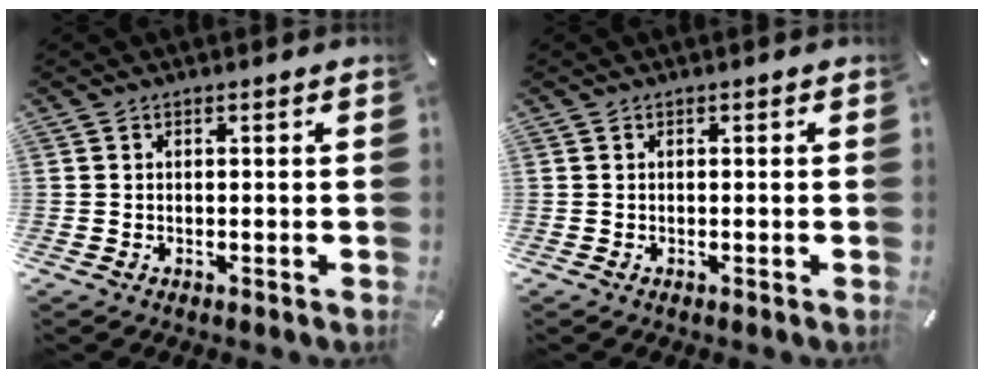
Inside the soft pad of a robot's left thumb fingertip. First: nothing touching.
{"total": 0.0}